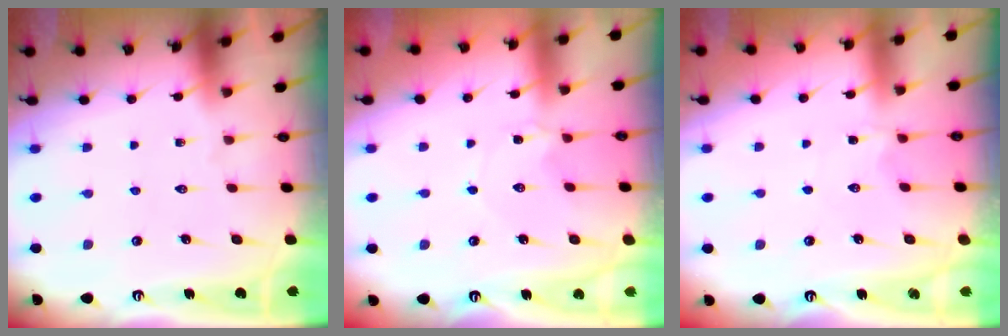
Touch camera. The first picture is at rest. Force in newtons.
{"total": 1.4, "press": 1.4, "slide": 0.2}
{"total": 3.4, "press": 3.4, "slide": 0.5}